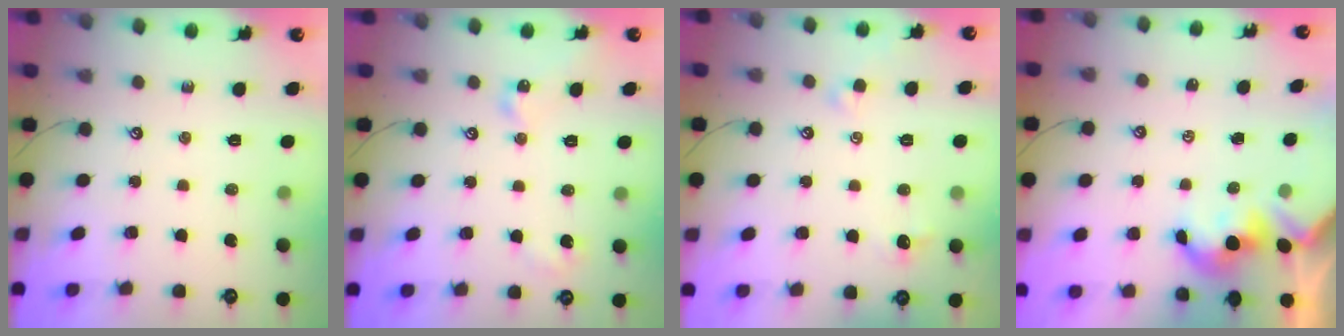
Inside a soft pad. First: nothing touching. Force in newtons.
{"total": 8.5, "press": 8.5, "slide": 0.6}
{"total": 0.7, "press": 0.4, "slide": 0.5}
{"total": 1.1, "press": 1.1, "slide": 0.1}